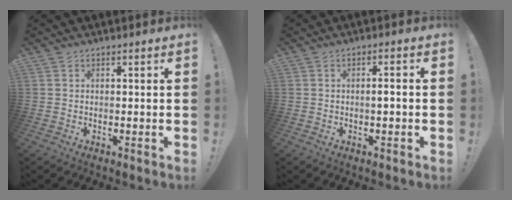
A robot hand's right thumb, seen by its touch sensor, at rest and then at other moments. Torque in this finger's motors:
{"motor_torque": [0.01, -0.23, -0.01, 0.16, -0.02]}